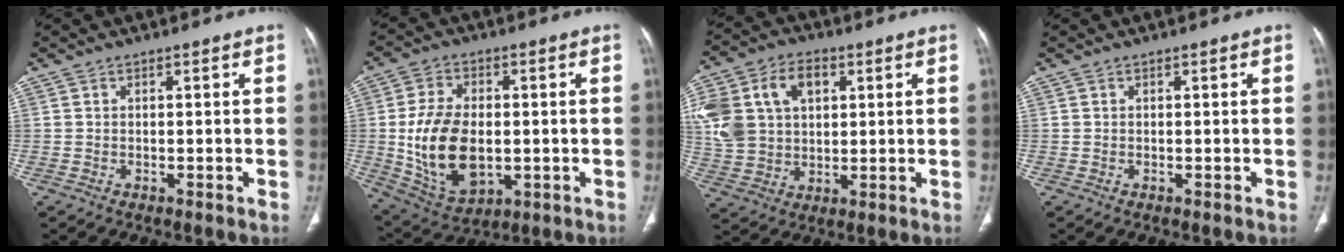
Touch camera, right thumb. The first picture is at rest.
{"total": 16.0, "force": [-1.1, 10.0, 12.5], "torque": [-0.223, -0.004, 0.002]}
{"total": 19.3, "force": [5.1, 14.0, 12.2], "torque": [-0.260, 0.024, 0.101]}
{"total": 0.0}